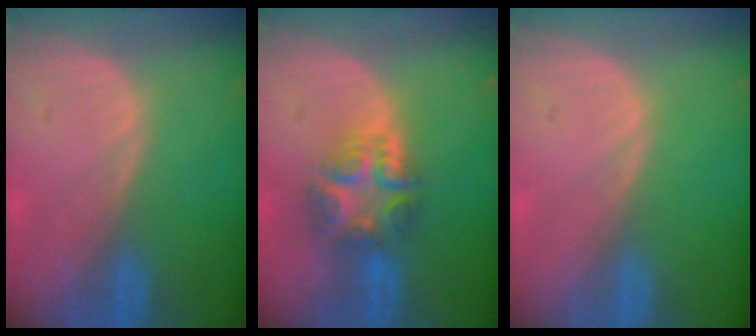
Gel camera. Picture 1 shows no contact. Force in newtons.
{"total": 7.6, "press": 6.5, "slide": 3.8}
{"total": 0.0}